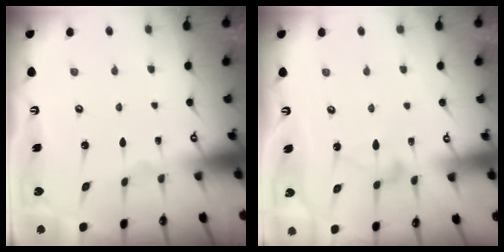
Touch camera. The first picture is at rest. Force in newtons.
{"total": 7.7, "press": 7.7, "slide": 0.4}